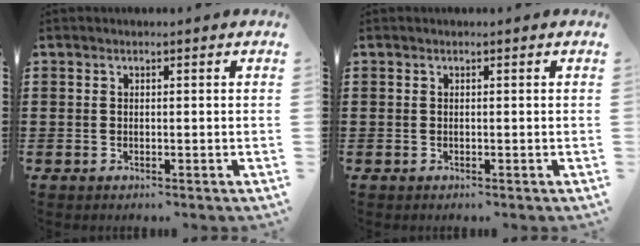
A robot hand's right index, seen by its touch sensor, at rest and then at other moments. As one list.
[{"total": 0.0}]